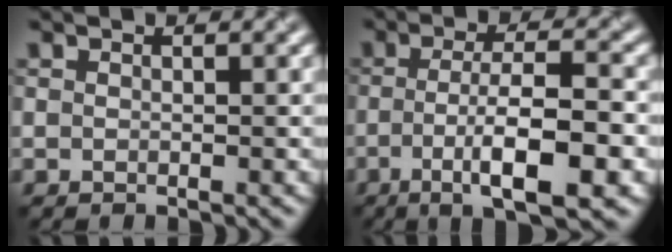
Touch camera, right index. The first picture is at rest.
{"total": 7.4, "force": [-2.2, 1.4, 6.9], "torque": [-0.114, 0.004, -0.039]}